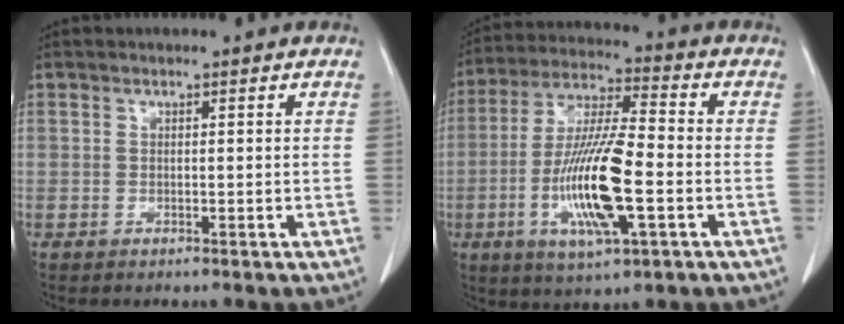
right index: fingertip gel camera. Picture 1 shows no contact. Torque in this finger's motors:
{"motor_torque": [2.09, -0.04, 0.41, 0.21]}